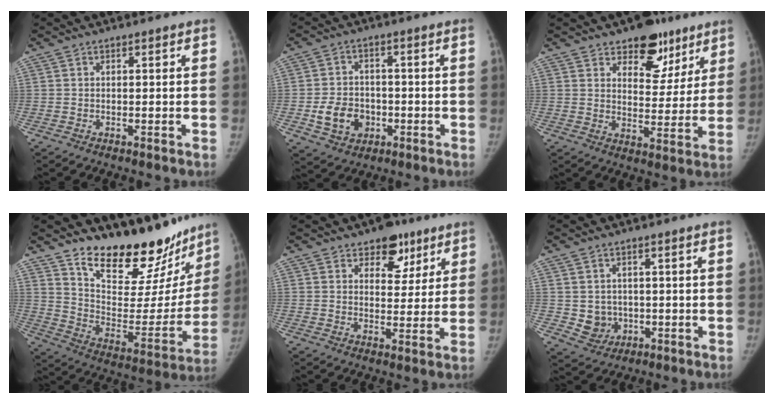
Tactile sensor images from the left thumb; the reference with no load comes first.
{"total": 8.4, "force": [-2.2, 6.8, 4.4], "torque": [-0.054, 0.012, -0.033]}
{"total": 12.0, "force": [7.8, 7.0, 5.8], "torque": [-0.023, -0.041, 0.112]}
{"total": 25.0, "force": [20.5, 10.0, 10.2], "torque": [-0.102, -0.123, 0.305]}
{"total": 7.9, "force": [4.9, 5.0, 3.6], "torque": [-0.009, -0.022, 0.068]}
{"total": 4.9, "force": [-0.4, 4.5, 1.9], "torque": [-0.008, 0.002, 0.008]}